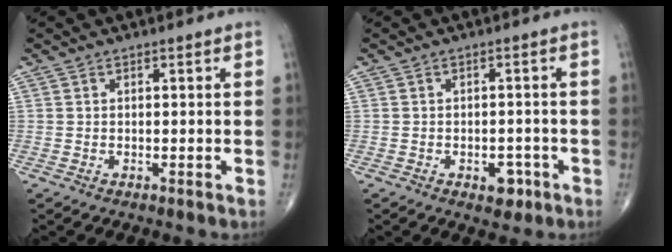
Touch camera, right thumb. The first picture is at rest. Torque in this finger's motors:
{"motor_torque": [-0.09, -0.36, -0.05, -0.09, 0.05]}